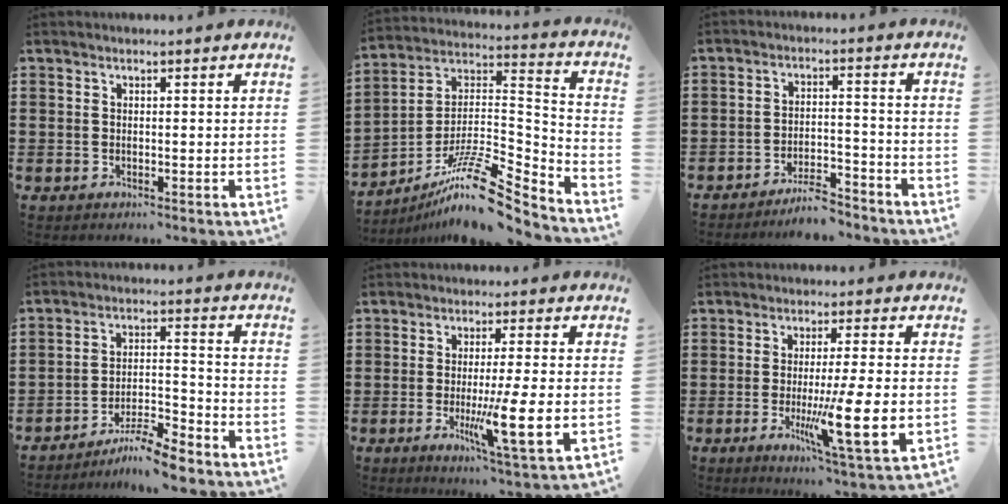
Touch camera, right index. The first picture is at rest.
{"total": 14.1, "force": [-10.5, 2.6, 9.1], "torque": [-0.162, 0.021, -0.193]}
{"total": 5.3, "force": [-5.0, 0.6, 1.9], "torque": [-0.033, 0.005, -0.096]}
{"total": 6.9, "force": [-6.3, 0.1, 2.8], "torque": [-0.044, 0.004, -0.118]}
{"total": 9.5, "force": [-1.8, 0.6, 9.3], "torque": [-0.165, -0.018, -0.031]}
{"total": 11.2, "force": [-2.1, 1.0, 10.9], "torque": [-0.200, -0.019, -0.035]}